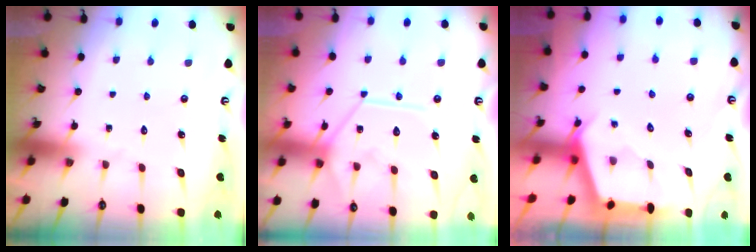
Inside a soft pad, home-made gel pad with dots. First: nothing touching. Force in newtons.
{"total": 12.1, "press": 12.0, "slide": 1.3}
{"total": 2.5, "press": 2.5, "slide": 0.3}